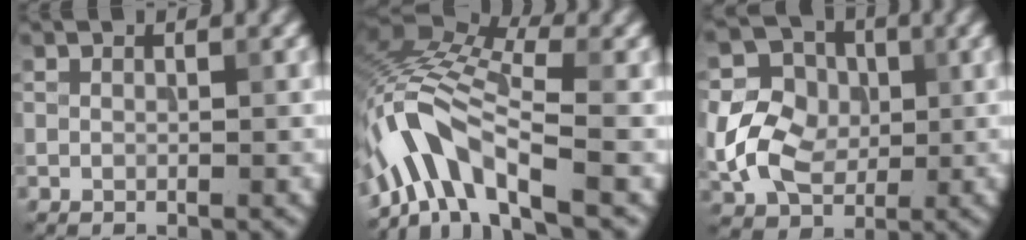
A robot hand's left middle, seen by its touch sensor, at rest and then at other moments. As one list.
[{"total": 8.1, "force": [-4.4, 2.9, 6.2], "torque": [-0.110, 0.014, -0.094]}, {"total": 7.2, "force": [-0.4, 5.9, 4.1], "torque": [-0.089, 0.002, -0.014]}]